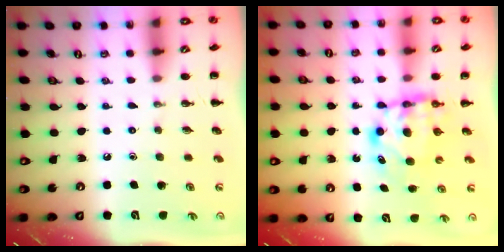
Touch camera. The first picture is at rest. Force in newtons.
{"total": 5.9, "press": 5.9, "slide": 0.6}